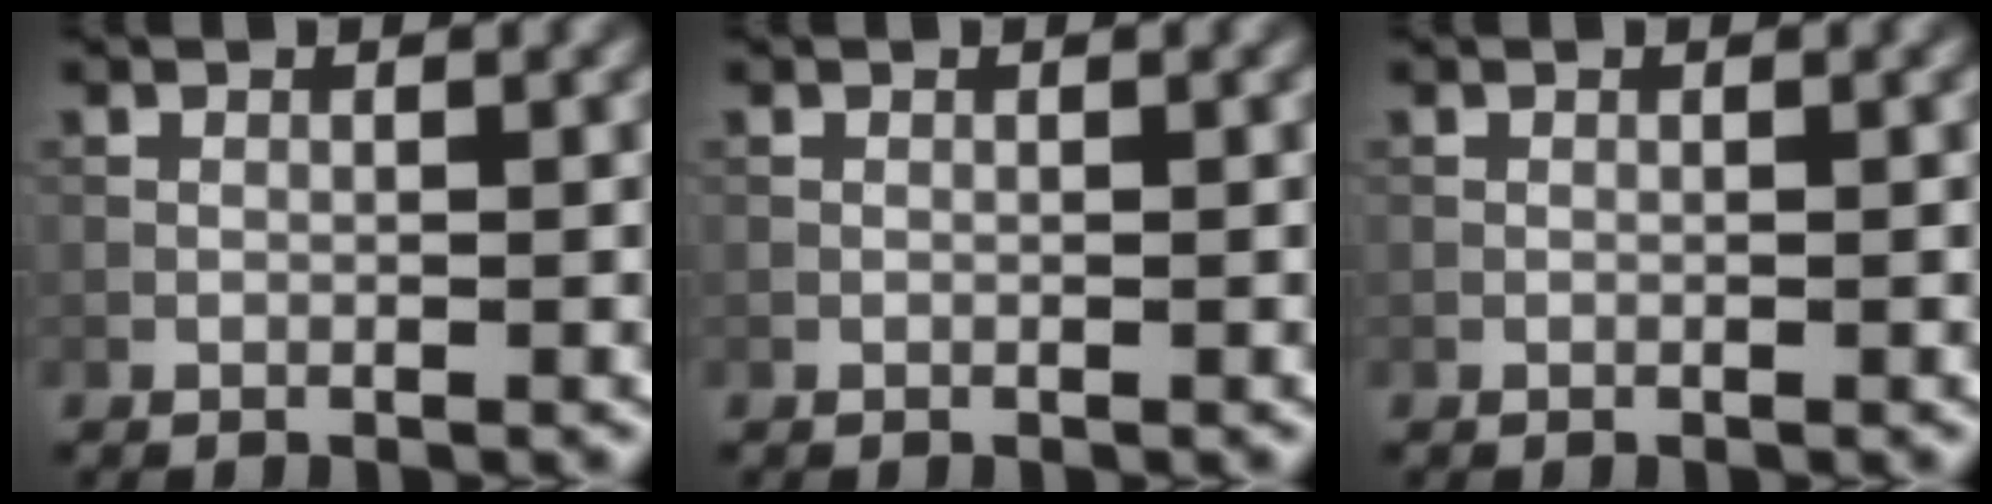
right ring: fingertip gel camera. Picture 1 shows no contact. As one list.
[{"total": 0.0}, {"total": 0.0}]